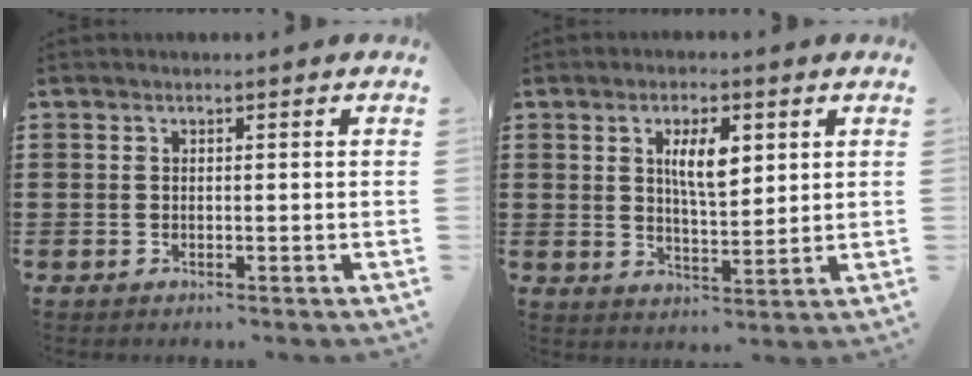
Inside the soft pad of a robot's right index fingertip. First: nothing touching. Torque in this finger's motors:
{"motor_torque": [0.45, -0.26, 0.56, 0.13]}